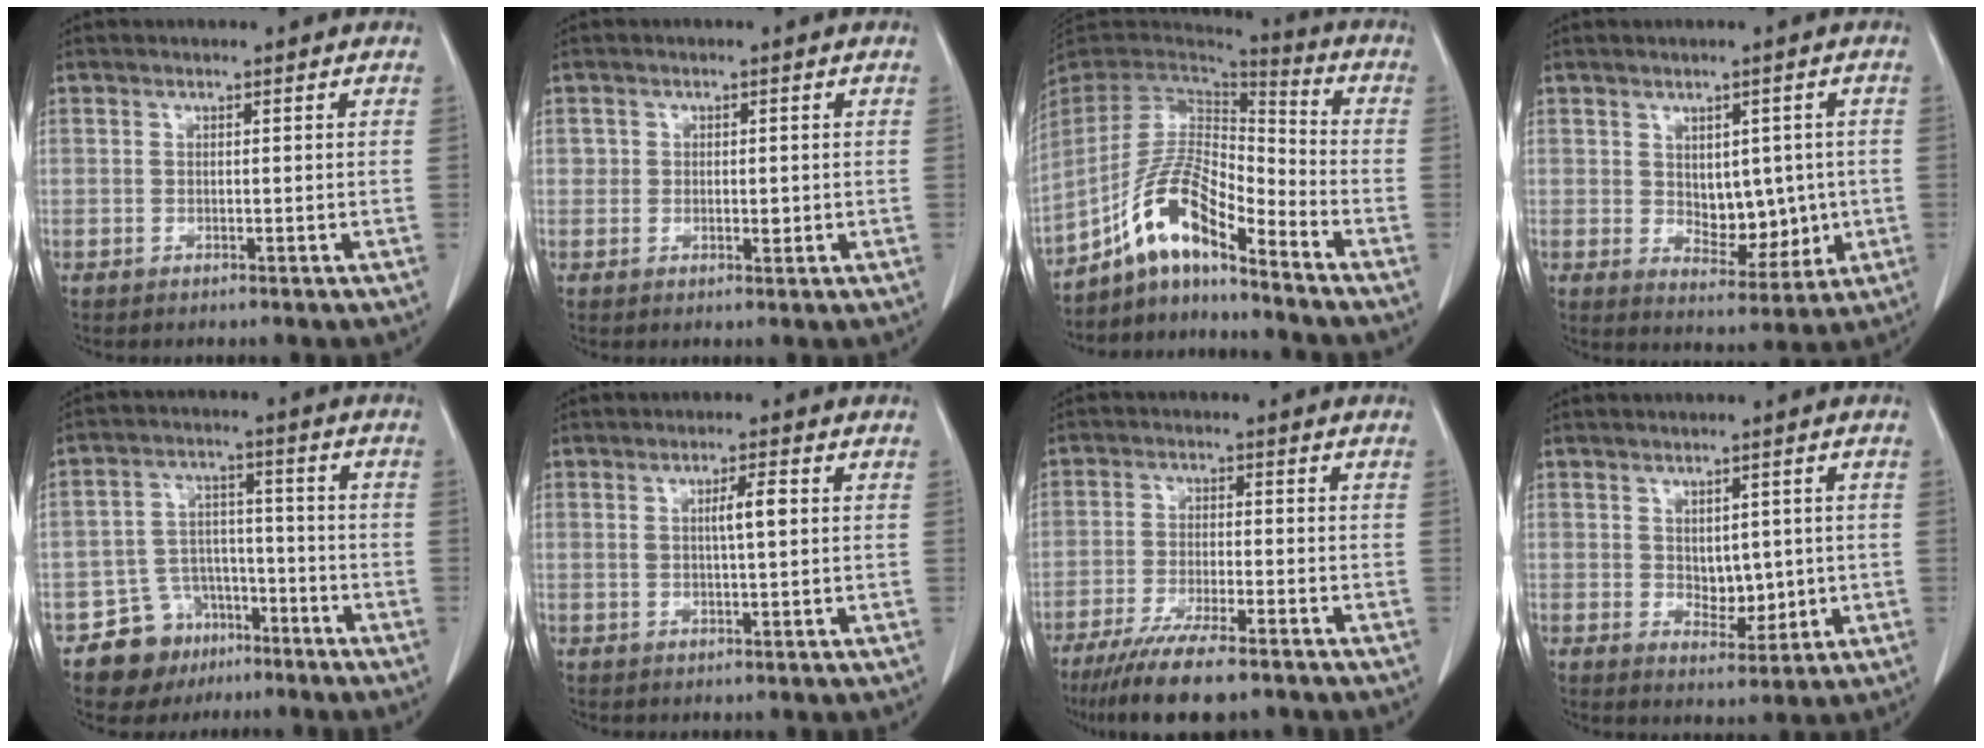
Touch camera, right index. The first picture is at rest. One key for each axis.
{"total": 2.0, "fx": 0.1, "fy": 1.6, "fz": 1.2, "tx": -0.013, "ty": 0.000, "tz": 0.003}
{"total": 11.8, "fx": -8.0, "fy": 2.4, "fz": 8.2, "tx": -0.169, "ty": 0.022, "tz": -0.148}
{"total": 7.2, "fx": 0.2, "fy": 4.4, "fz": 5.8, "tx": -0.072, "ty": -0.001, "tz": 0.021}
{"total": 8.7, "fx": -5.4, "fy": 6.7, "fz": 1.7, "tx": -0.027, "ty": 0.029, "tz": -0.079}
{"total": 3.2, "fx": 0.8, "fy": 0.3, "fz": 3.1, "tx": -0.053, "ty": 0.002, "tz": 0.016}
{"total": 11.0, "fx": -8.5, "fy": 1.7, "fz": 6.8, "tx": -0.111, "ty": -0.023, "tz": -0.136}
{"total": 4.7, "fx": 0.2, "fy": 3.0, "fz": 3.7, "tx": -0.049, "ty": -0.004, "tz": 0.017}